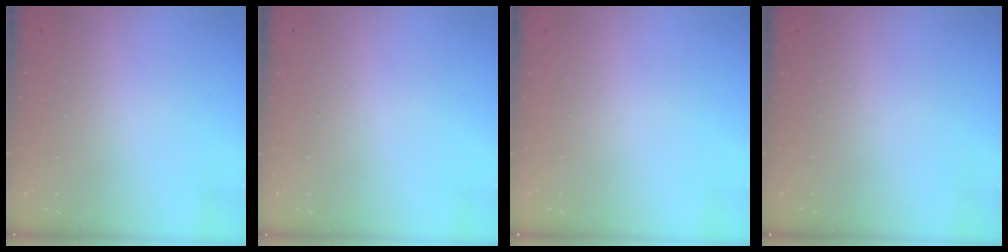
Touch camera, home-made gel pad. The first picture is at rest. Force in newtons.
{"total": 0.0}
{"total": 0.0}
{"total": 0.0}